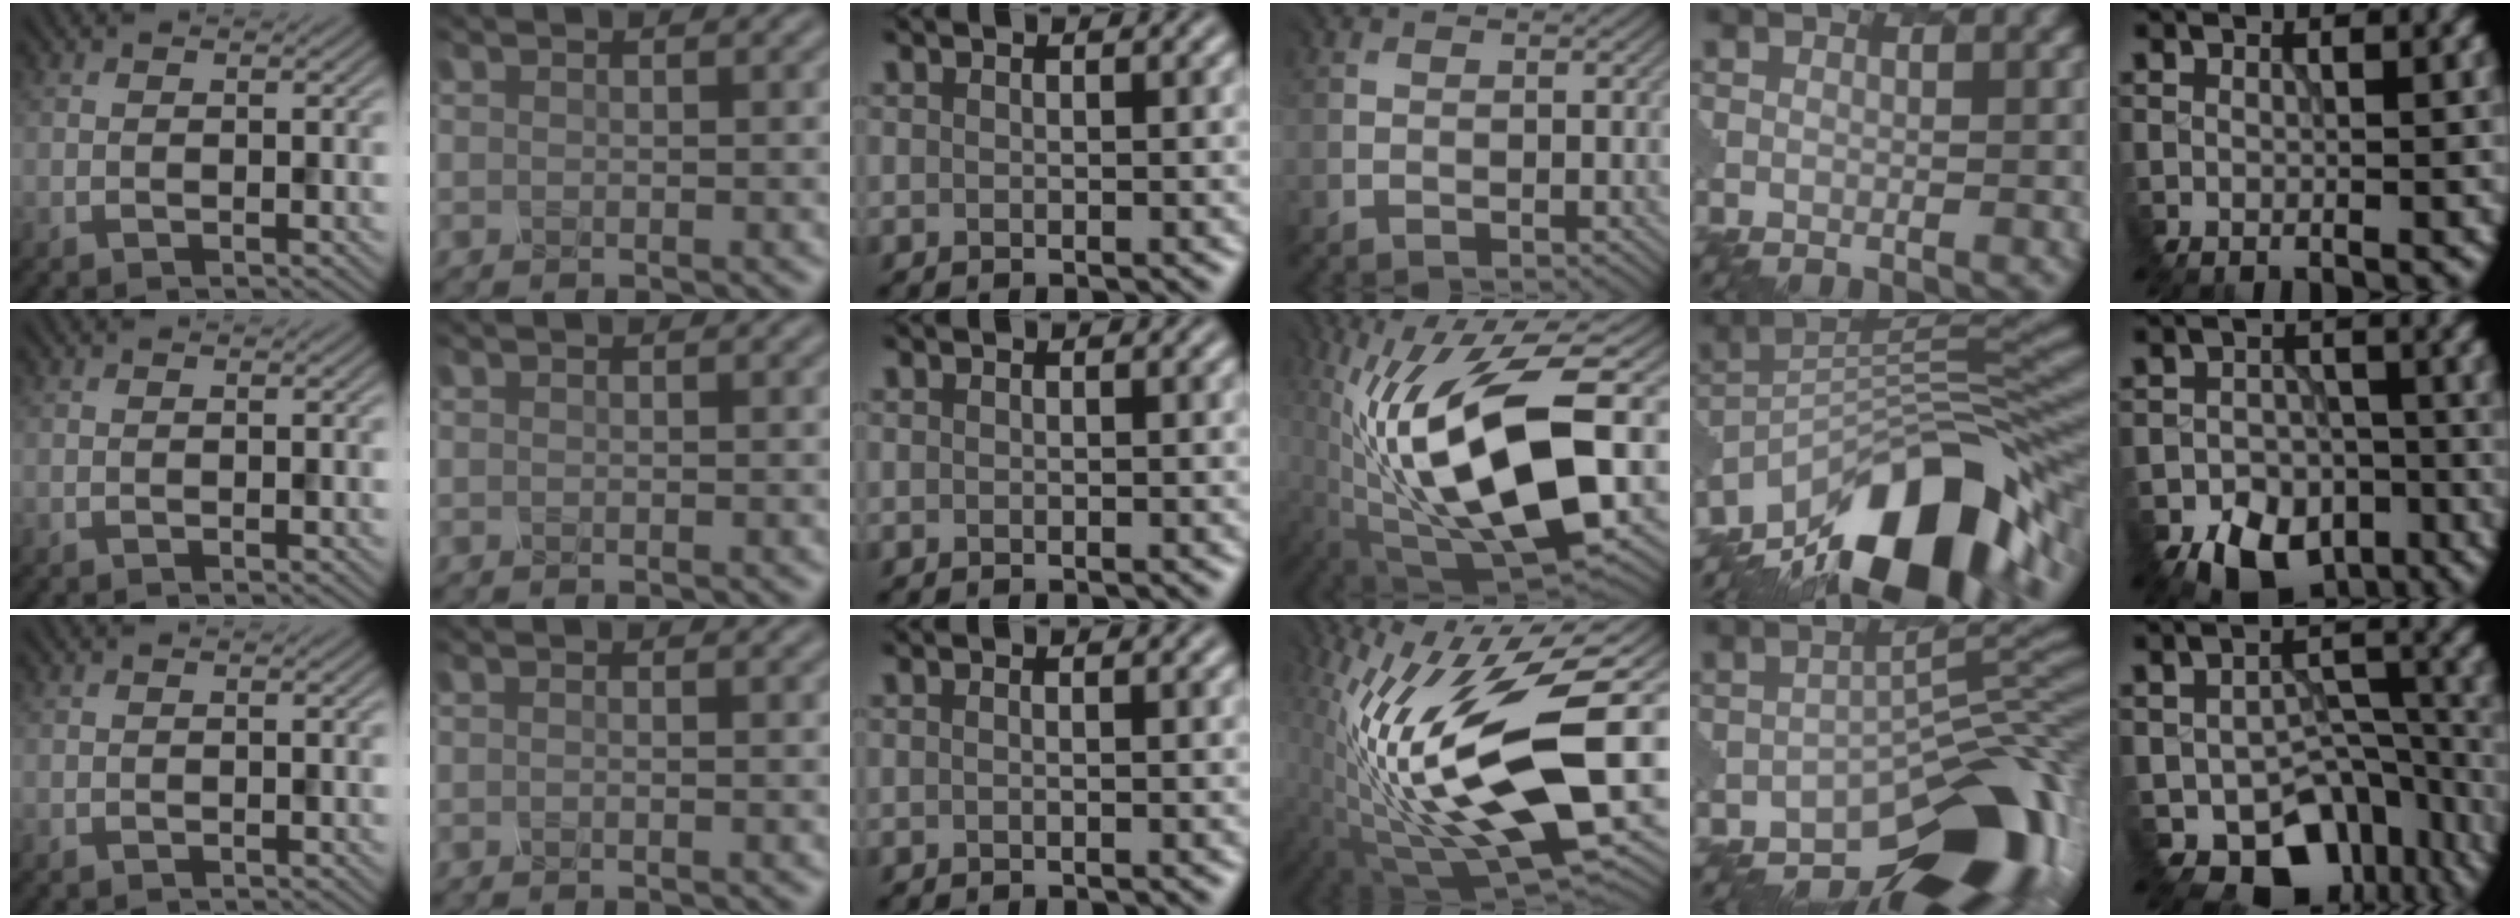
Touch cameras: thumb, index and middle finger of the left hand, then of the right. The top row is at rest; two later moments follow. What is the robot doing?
{"motion": "disassemble", "object": "battery cover"}